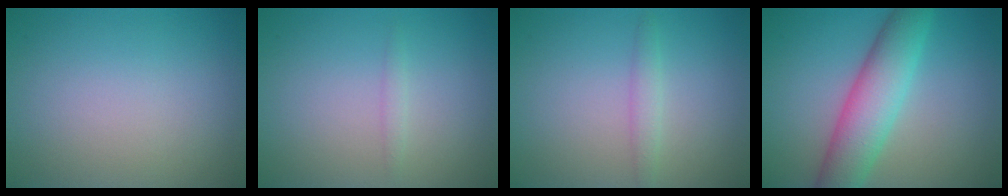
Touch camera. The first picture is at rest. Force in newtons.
{"total": 0.7, "press": 0.7, "slide": 0.1}
{"total": 1.3, "press": 1.3, "slide": 0.1}
{"total": 6.4, "press": 6.4, "slide": 0.2}